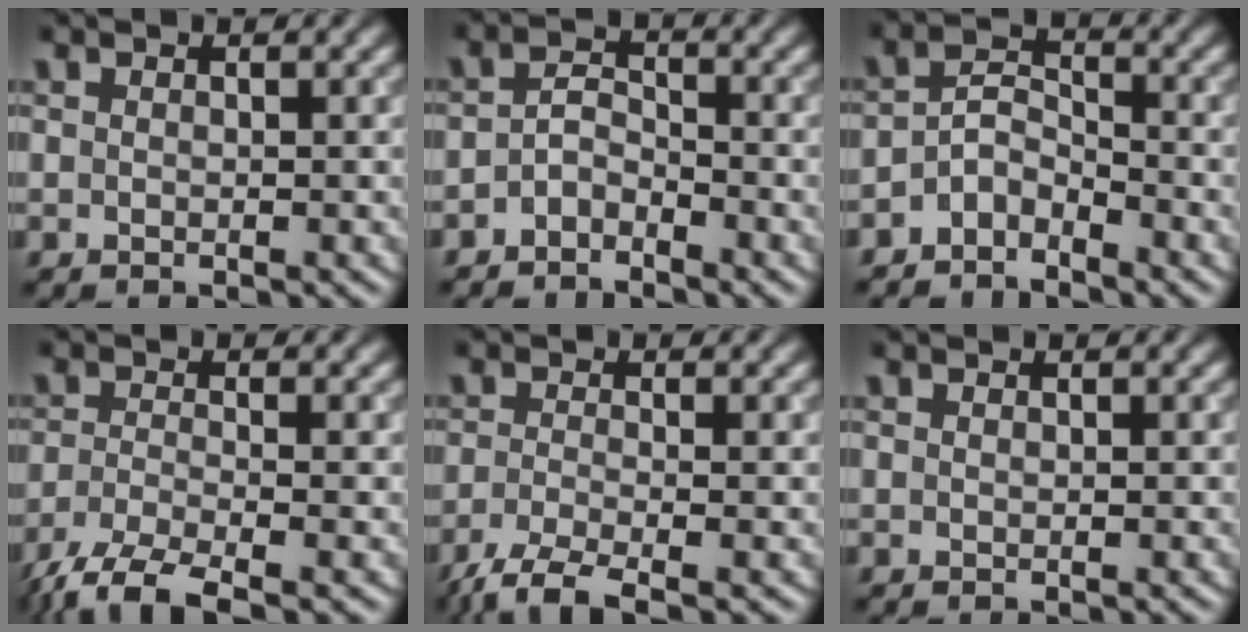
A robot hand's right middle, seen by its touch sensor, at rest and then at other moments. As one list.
[{"total": 2.1, "force": [-1.7, 0.8, 0.9], "torque": [-0.019, 0.006, -0.041]}, {"total": 2.9, "force": [-2.5, 1.1, 1.1], "torque": [-0.023, 0.007, -0.057]}, {"total": 4.9, "force": [-3.6, 0.9, 3.1], "torque": [-0.057, -0.012, -0.079]}, {"total": 3.7, "force": [-2.6, 0.6, 2.5], "torque": [-0.047, -0.011, -0.062]}, {"total": 0.0}]